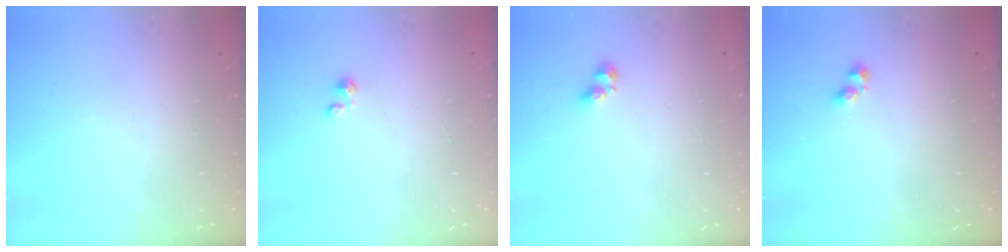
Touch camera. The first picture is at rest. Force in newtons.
{"total": 0.0}
{"total": 3.5, "press": 3.3, "slide": 1.2}
{"total": 1.6, "press": 1.5, "slide": 0.3}